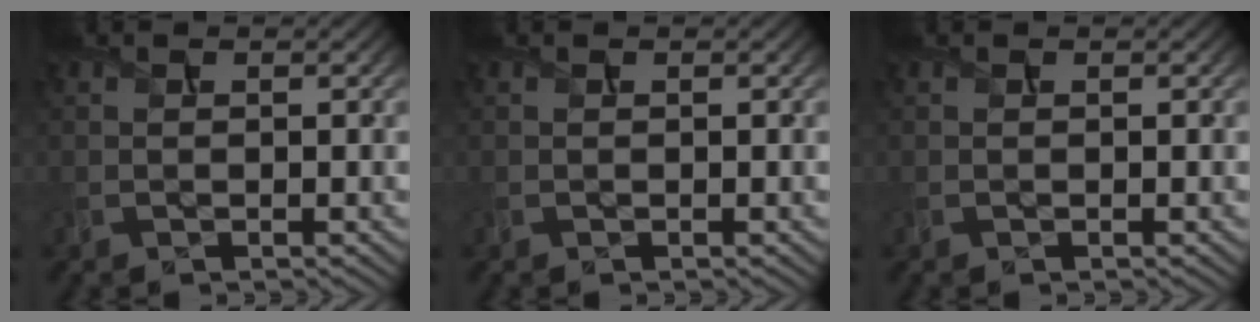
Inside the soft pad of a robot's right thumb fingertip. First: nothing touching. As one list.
[{"total": 0.0}, {"total": 0.0}]